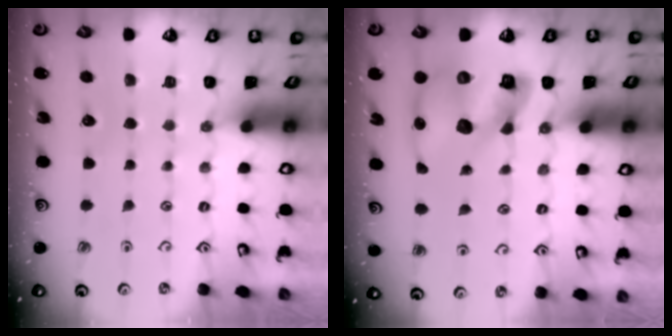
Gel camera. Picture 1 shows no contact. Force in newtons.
{"total": 14.9, "press": 14.7, "slide": 1.9}